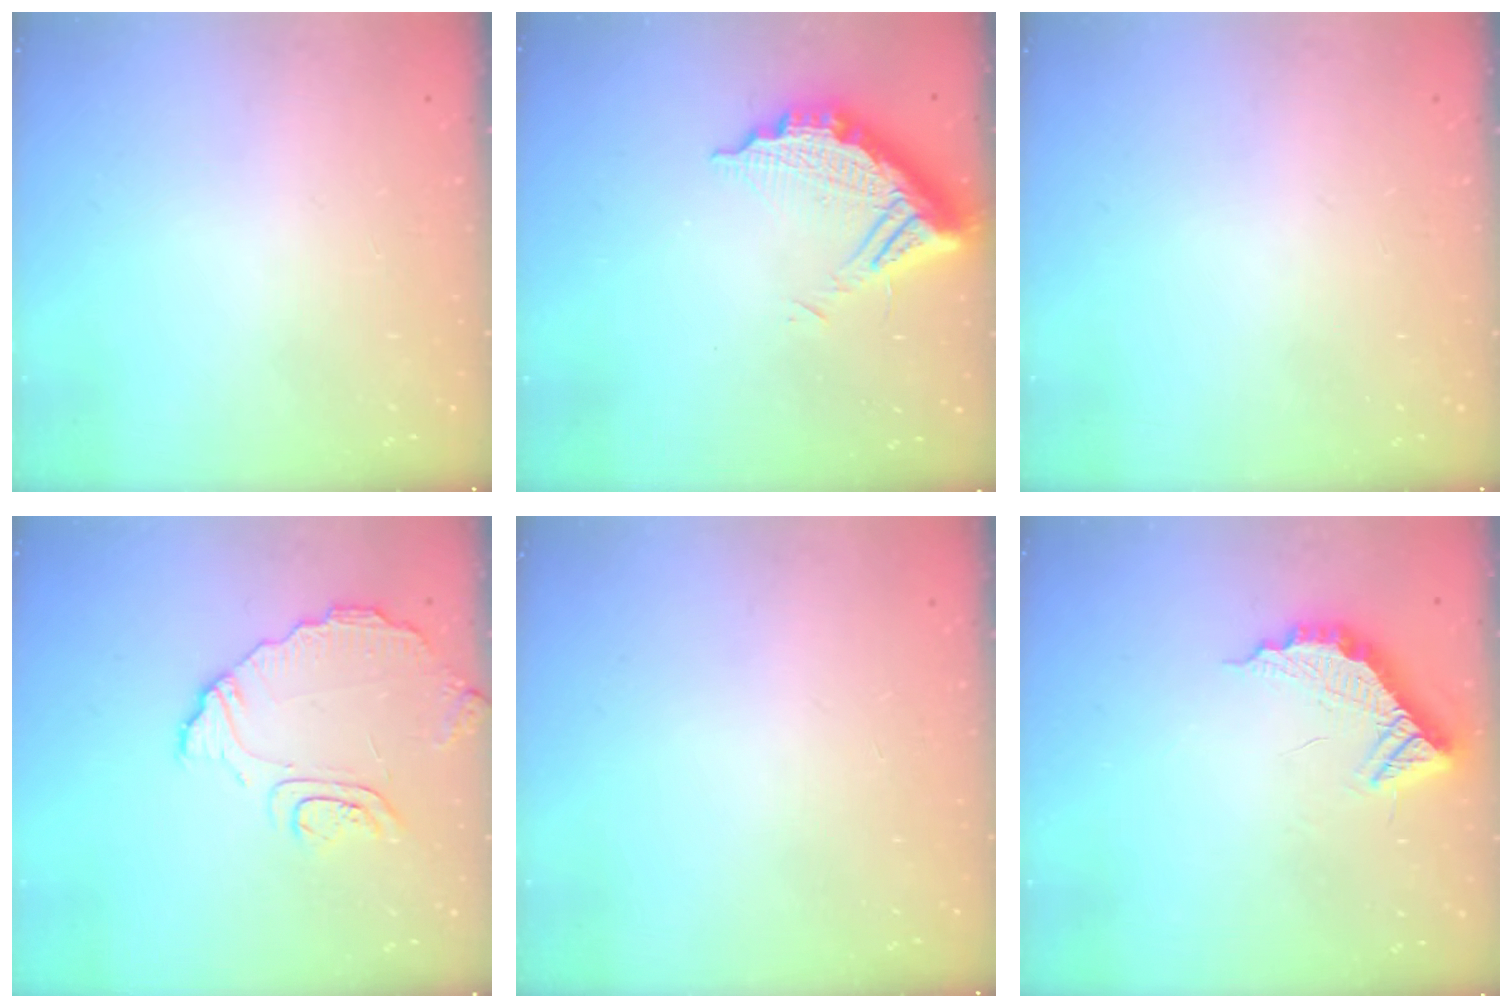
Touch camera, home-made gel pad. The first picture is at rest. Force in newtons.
{"total": 13.7, "press": 13.7, "slide": 1.0}
{"total": 0.0}
{"total": 9.6, "press": 9.5, "slide": 1.1}
{"total": 0.0}
{"total": 12.5, "press": 12.4, "slide": 1.0}